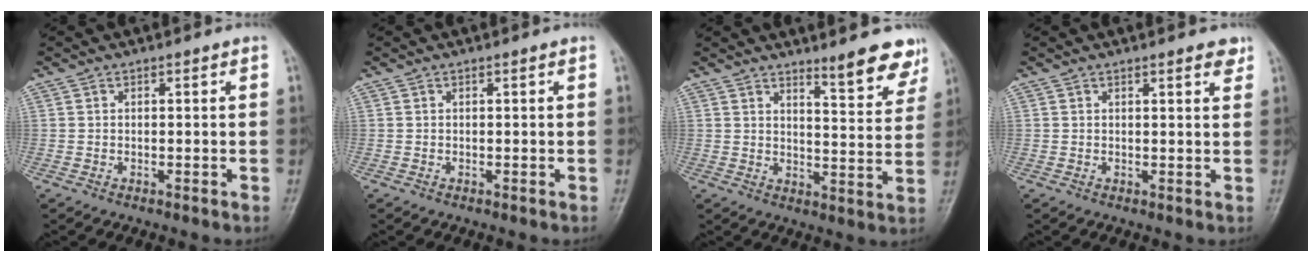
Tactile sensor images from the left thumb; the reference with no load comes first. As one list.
[{"total": 0.0}, {"total": 8.7, "force": [6.9, 1.8, 4.9], "torque": [-0.043, -0.053, 0.093]}, {"total": 2.5, "force": [1.9, 0.7, 1.6], "torque": [-0.011, -0.007, 0.021]}]